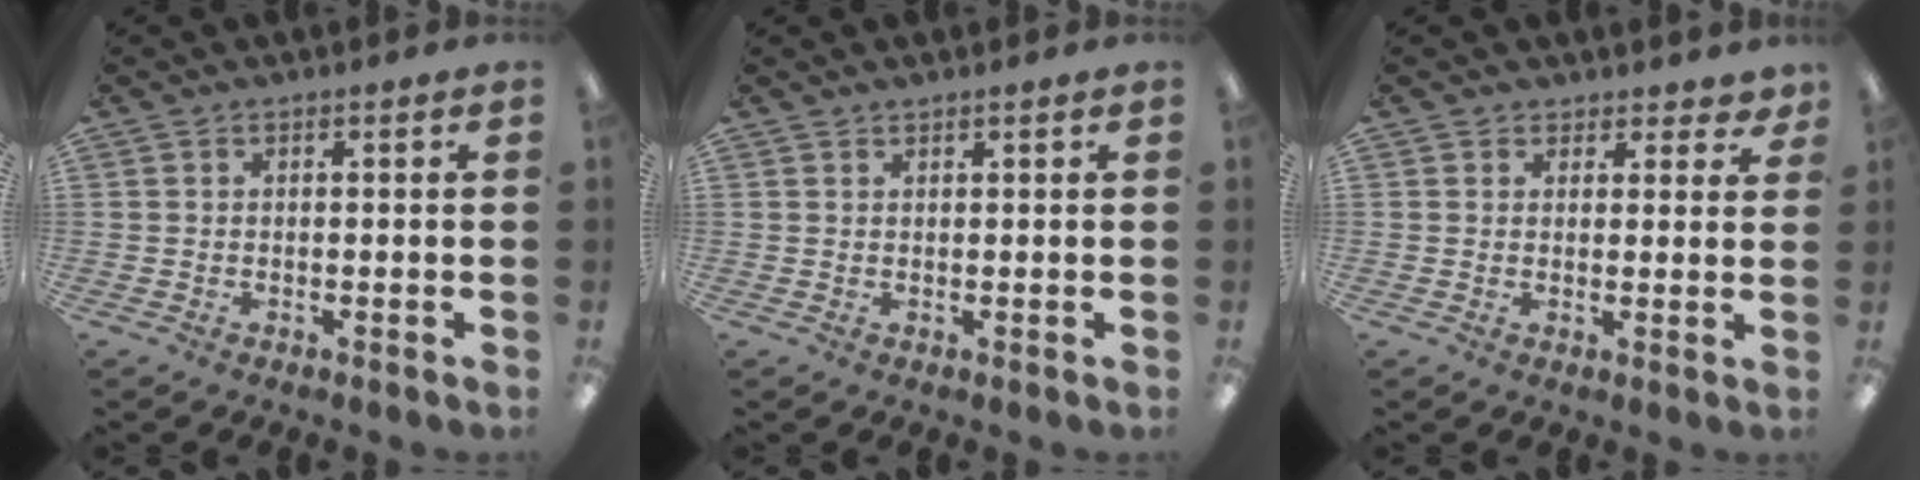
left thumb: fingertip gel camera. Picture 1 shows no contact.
{"total": 0.8, "force": [0.8, 0.0, 0.1], "torque": [-0.002, -0.001, 0.015]}
{"total": 2.7, "force": [2.0, 1.8, 0.4], "torque": [0.005, -0.008, 0.035]}